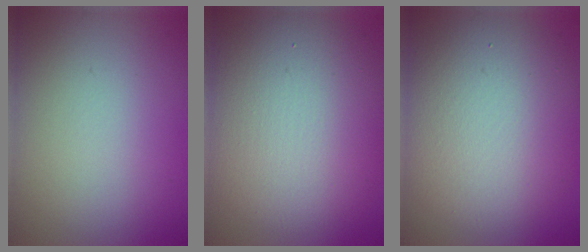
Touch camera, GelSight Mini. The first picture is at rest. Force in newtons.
{"total": 11.1, "press": 11.1, "slide": 0.5}
{"total": 9.6, "press": 9.6, "slide": 0.6}